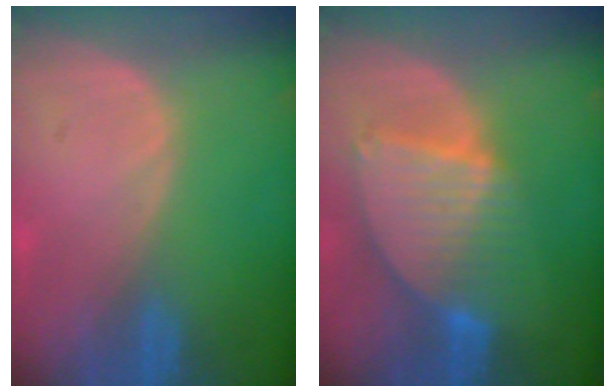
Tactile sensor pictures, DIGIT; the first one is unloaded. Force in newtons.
{"total": 8.5, "press": 7.5, "slide": 4.0}